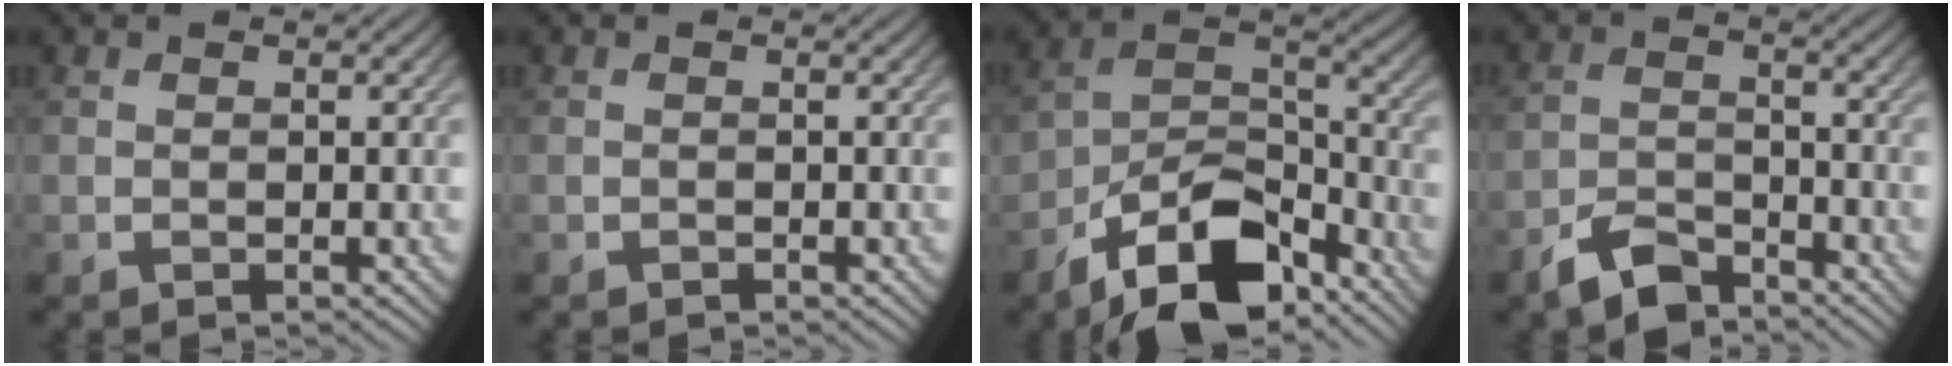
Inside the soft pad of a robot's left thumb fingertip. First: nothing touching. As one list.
[{"total": 0.0}, {"total": 12.6, "force": [-8.4, 6.2, 7.1], "torque": [-0.130, -0.011, -0.161]}, {"total": 5.6, "force": [-4.5, 2.1, 2.4], "torque": [-0.047, -0.005, -0.095]}]